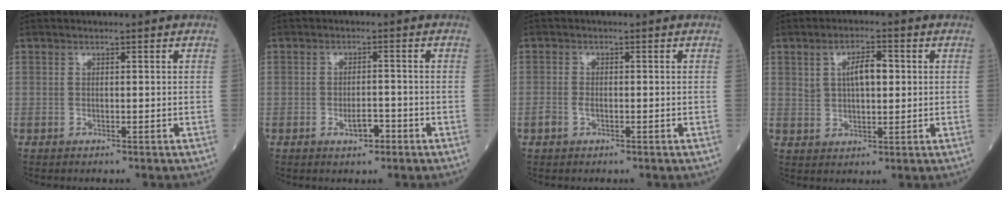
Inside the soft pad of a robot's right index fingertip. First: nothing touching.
{"total": 2.9, "force": [-1.5, 1.1, 2.2], "torque": [-0.035, 0.003, -0.023]}
{"total": 1.4, "force": [-0.5, 0.8, 1.1], "torque": [-0.022, 0.002, -0.009]}
{"total": 5.2, "force": [1.3, 2.1, 4.5], "torque": [-0.078, 0.010, 0.025]}